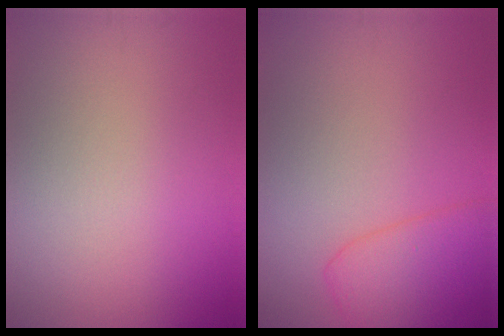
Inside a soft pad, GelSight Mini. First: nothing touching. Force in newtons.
{"total": 4.2, "press": 4.2, "slide": 0.3}